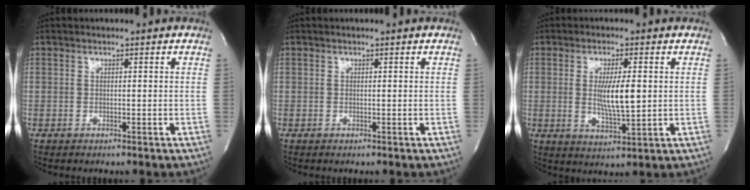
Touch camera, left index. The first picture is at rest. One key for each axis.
{"total": 0.0}
{"total": 6.5, "fx": 0.6, "fy": 1.0, "fz": 6.4, "tx": -0.117, "ty": -0.012, "tz": 0.014}